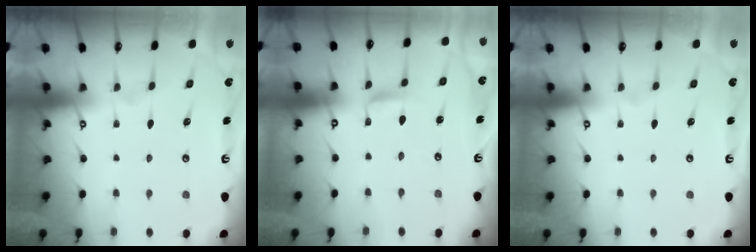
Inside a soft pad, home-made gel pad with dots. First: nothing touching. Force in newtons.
{"total": 2.1, "press": 2.1, "slide": 0.2}
{"total": 0.0}